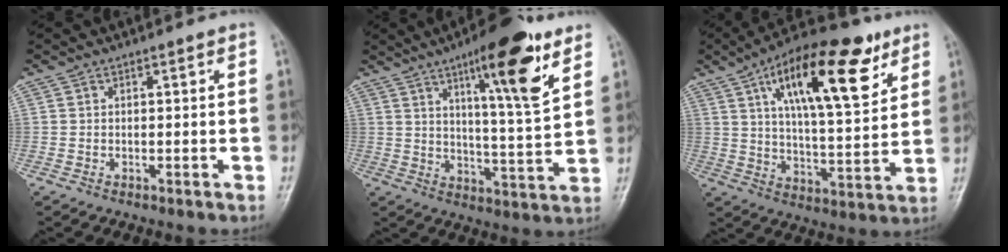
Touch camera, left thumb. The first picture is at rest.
{"total": 18.9, "force": [10.6, 3.7, 15.2], "torque": [-0.213, -0.060, 0.171]}
{"total": 21.8, "force": [10.5, 8.2, 17.2], "torque": [-0.245, -0.026, 0.170]}